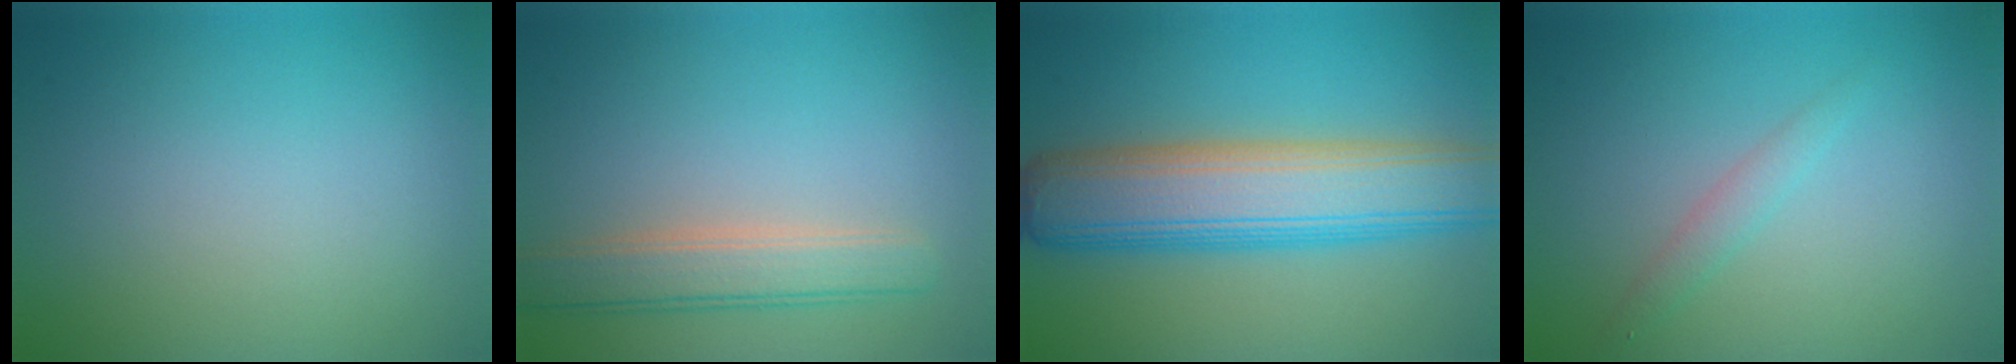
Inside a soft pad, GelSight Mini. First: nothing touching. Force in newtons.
{"total": 3.7, "press": 3.7, "slide": 0.6}
{"total": 9.7, "press": 9.7, "slide": 0.4}
{"total": 1.4, "press": 1.4, "slide": 0.0}